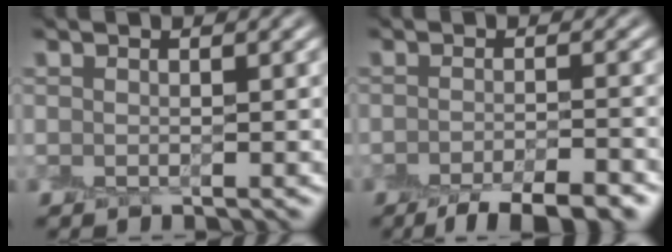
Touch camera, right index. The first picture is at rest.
{"total": 5.8, "force": [-4.2, 1.5, 3.7], "torque": [-0.047, -0.002, -0.067]}